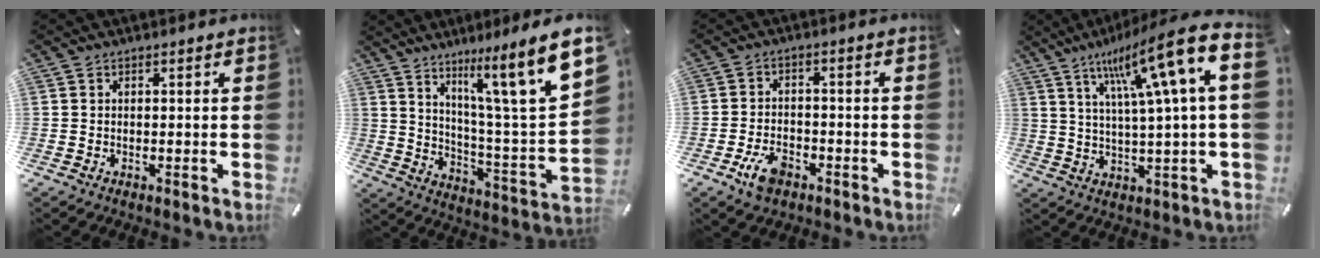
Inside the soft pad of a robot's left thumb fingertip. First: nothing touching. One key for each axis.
{"total": 16.2, "fx": 10.3, "fy": 1.8, "fz": 12.4, "tx": -0.187, "ty": -0.088, "tz": 0.146}
{"total": 6.4, "fx": -3.4, "fy": 3.8, "fz": 3.8, "tx": -0.084, "ty": 0.016, "tz": -0.065}
{"total": 17.5, "fx": 7.6, "fy": 1.7, "fz": 15.7, "tx": -0.264, "ty": -0.035, "tz": 0.105}